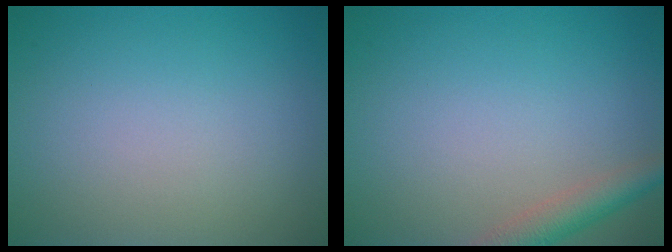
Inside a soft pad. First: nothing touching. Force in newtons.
{"total": 2.9, "press": 2.9, "slide": 0.2}